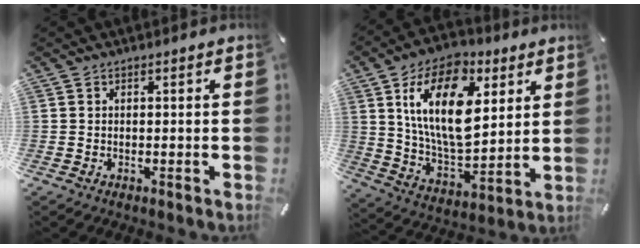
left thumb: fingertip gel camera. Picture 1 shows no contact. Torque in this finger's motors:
{"motor_torque": [2.52, 2.49, 2.49, -0.28, 0.52]}